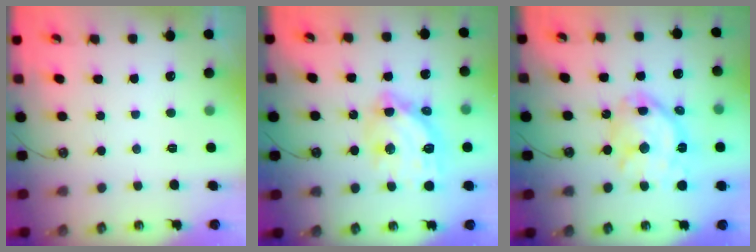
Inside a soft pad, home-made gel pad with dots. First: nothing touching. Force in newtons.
{"total": 15.1, "press": 15.1, "slide": 1.5}
{"total": 16.6, "press": 16.6, "slide": 1.5}